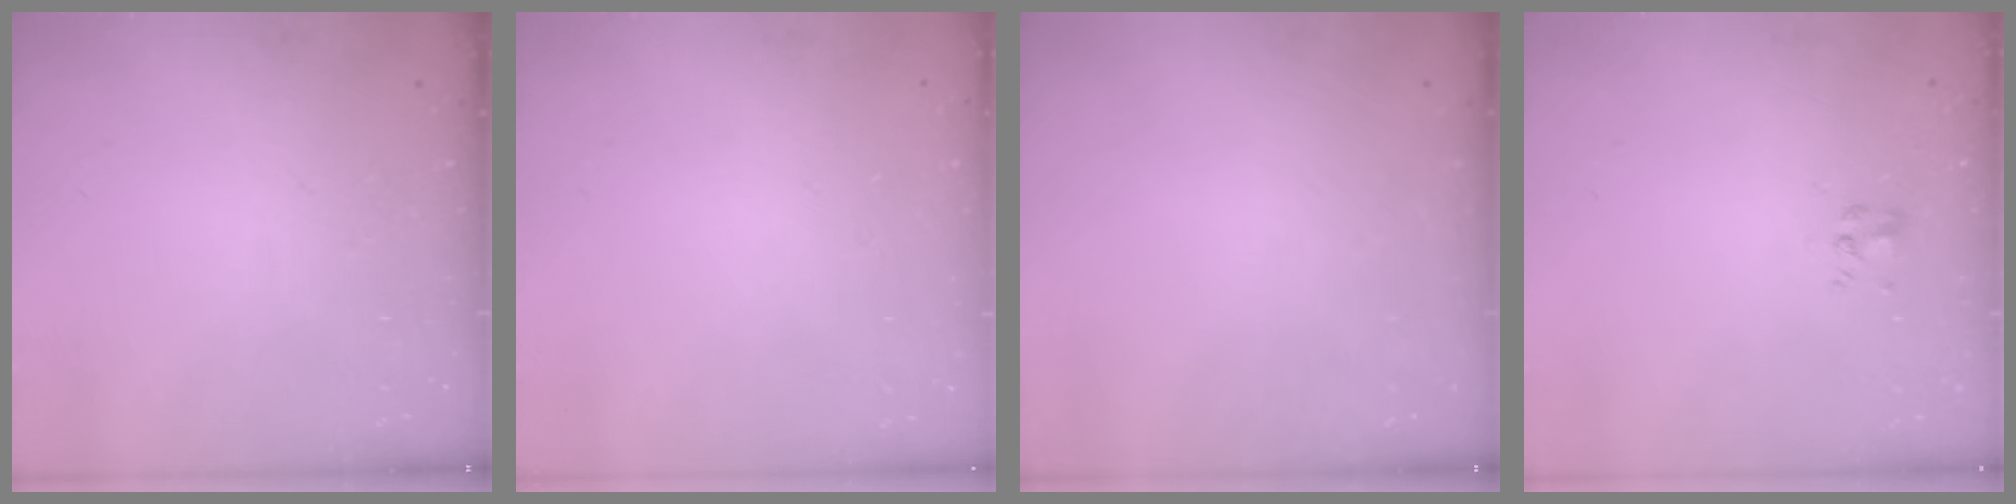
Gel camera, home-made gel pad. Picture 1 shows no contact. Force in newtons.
{"total": 1.8, "press": 1.8, "slide": 0.2}
{"total": 0.0}
{"total": 2.0, "press": 1.8, "slide": 0.9}